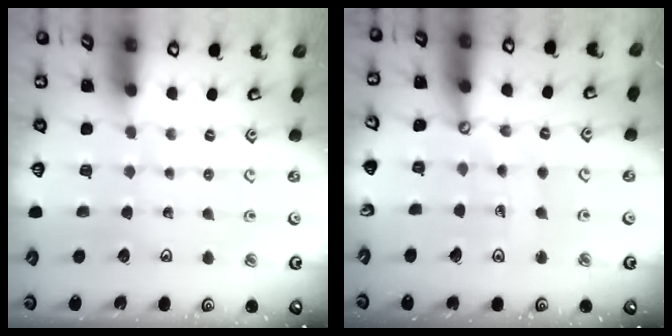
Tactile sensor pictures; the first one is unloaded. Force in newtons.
{"total": 8.1, "press": 8.1, "slide": 0.5}